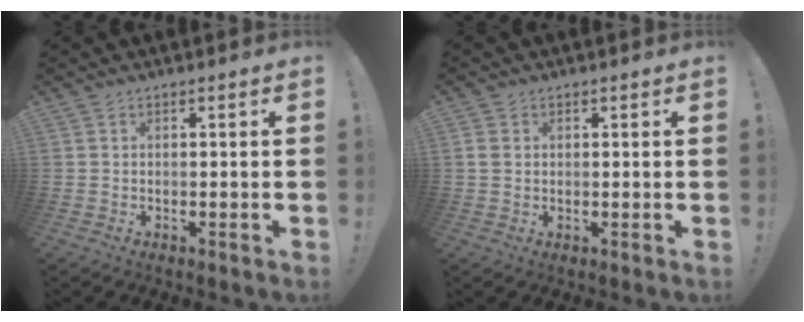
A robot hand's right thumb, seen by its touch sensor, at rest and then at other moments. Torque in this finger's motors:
{"motor_torque": [-0.22, -0.28, -0.17, -0.13, 0.02]}